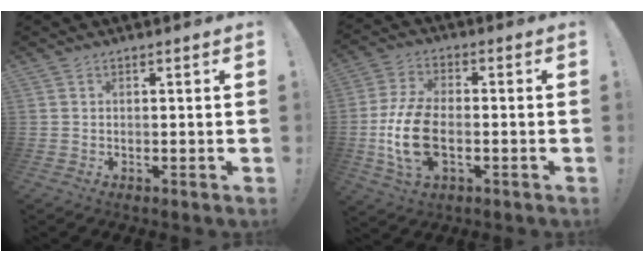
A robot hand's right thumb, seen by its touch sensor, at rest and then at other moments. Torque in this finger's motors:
{"motor_torque": [2.37, 2.64, 1.55, -0.76, 0.78]}